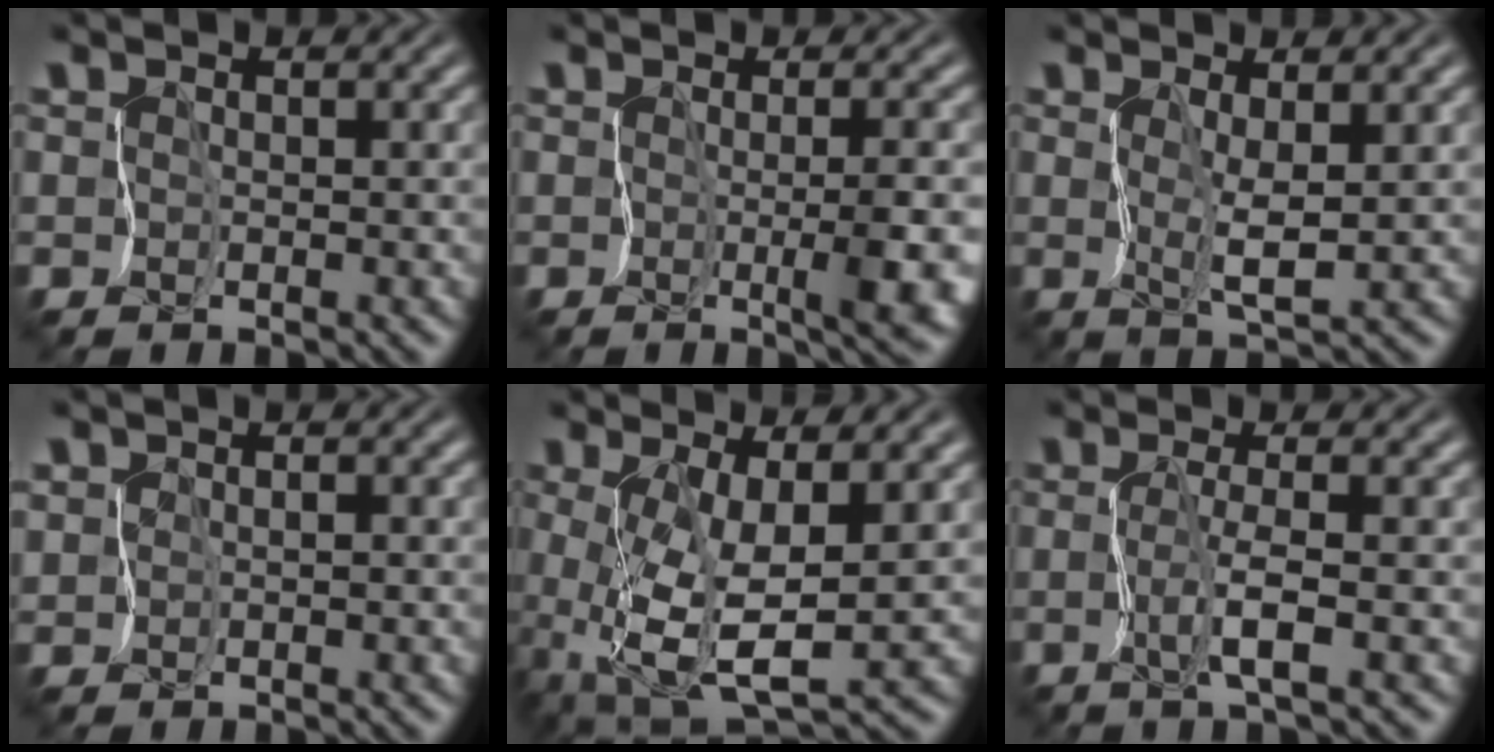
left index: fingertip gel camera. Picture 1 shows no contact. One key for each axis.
{"total": 4.2, "fx": -1.1, "fy": 0.6, "fz": 4.0, "tx": -0.061, "ty": -0.012, "tz": -0.015}
{"total": 2.2, "fx": 0.7, "fy": 0.2, "fz": 2.1, "tx": -0.044, "ty": -0.006, "tz": 0.018}
{"total": 1.2, "fx": 0.0, "fy": 1.0, "fz": 0.5, "tx": -0.011, "ty": 0.003, "tz": 0.007}
{"total": 6.4, "fx": -0.3, "fy": 2.3, "fz": 6.0, "tx": -0.130, "ty": -0.015, "tz": 0.000}
{"total": 2.0, "fx": -0.6, "fy": -0.5, "fz": 1.8, "tx": -0.040, "ty": 0.001, "tz": -0.015}